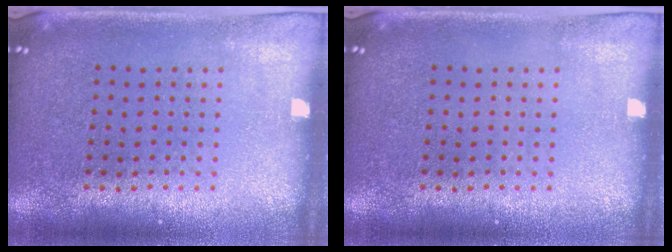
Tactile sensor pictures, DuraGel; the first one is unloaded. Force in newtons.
{"total": 0.0}